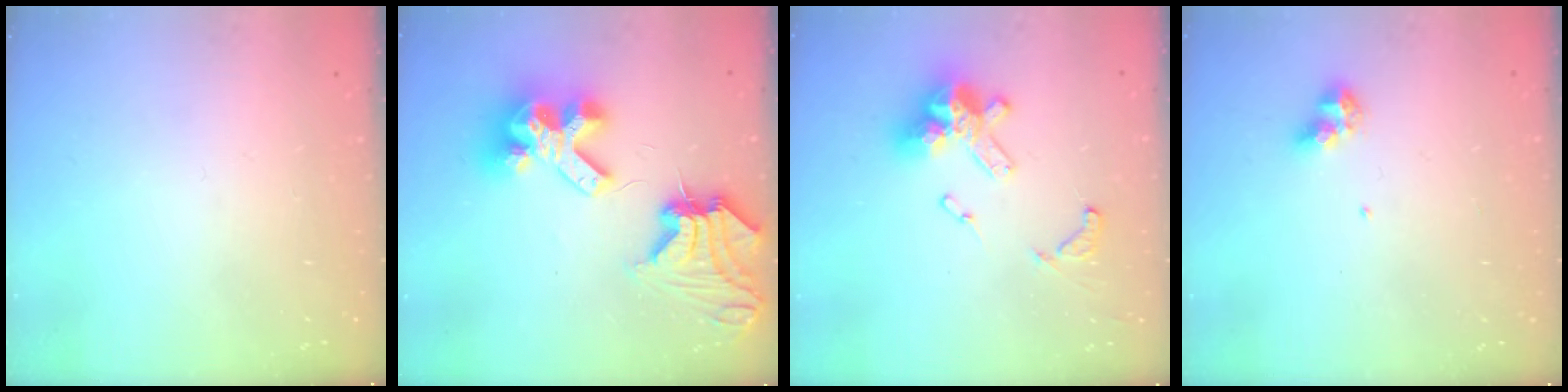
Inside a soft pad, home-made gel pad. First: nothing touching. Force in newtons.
{"total": 16.4, "press": 16.3, "slide": 1.9}
{"total": 15.1, "press": 15.0, "slide": 1.6}
{"total": 6.1, "press": 6.1, "slide": 0.6}